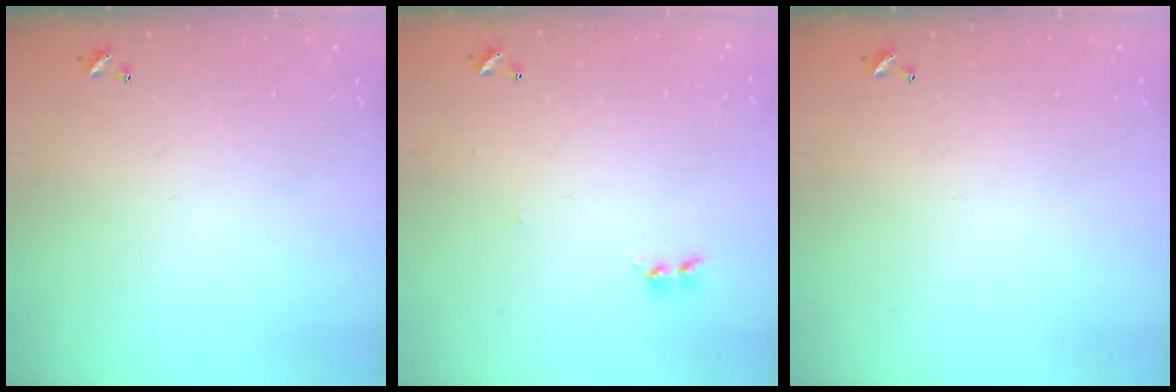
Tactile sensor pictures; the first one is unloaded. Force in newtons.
{"total": 0.8, "press": 0.7, "slide": 0.5}
{"total": 0.0}